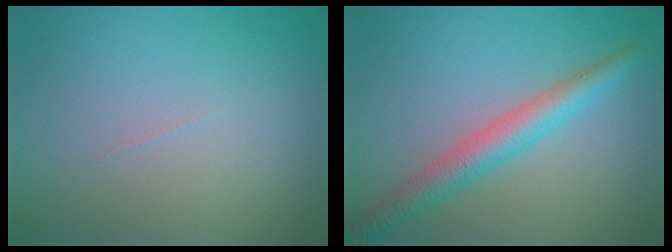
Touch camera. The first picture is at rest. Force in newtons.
{"total": 4.0, "press": 4.0, "slide": 0.0}